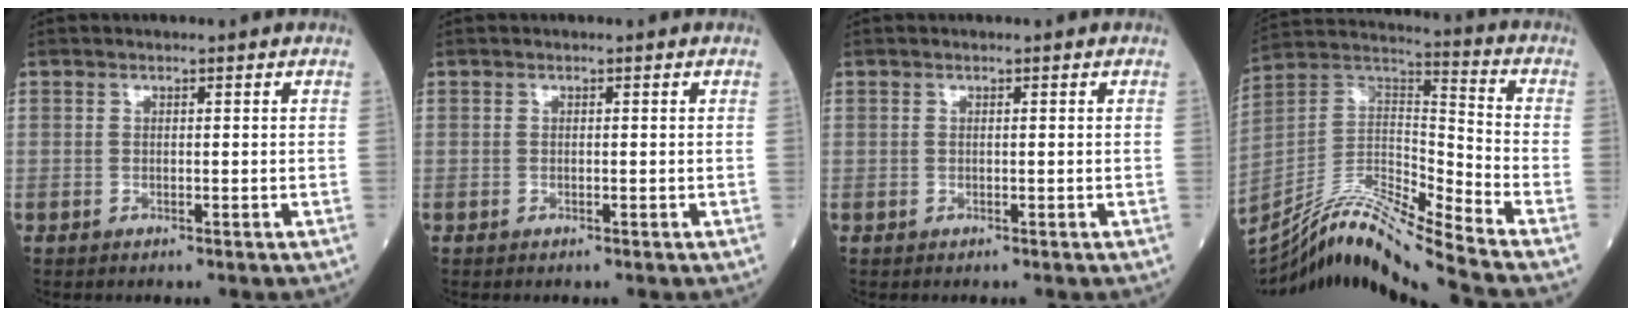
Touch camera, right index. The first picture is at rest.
{"total": 0.0}
{"total": 0.0}
{"total": 17.8, "force": [-16.2, -2.2, 7.1], "torque": [-0.131, 0.029, -0.292]}